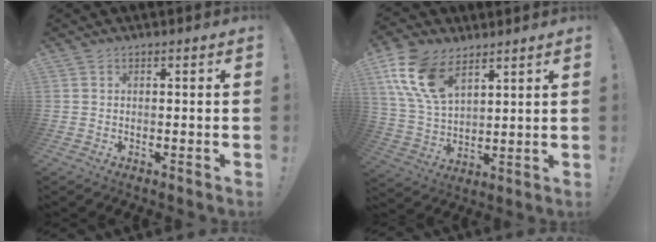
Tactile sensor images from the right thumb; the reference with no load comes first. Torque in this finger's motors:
{"motor_torque": [-0.05, 0.59, 0.76, 0.45, 0.13]}